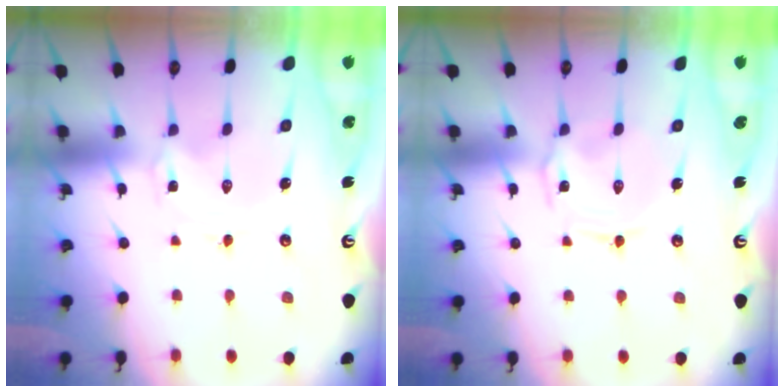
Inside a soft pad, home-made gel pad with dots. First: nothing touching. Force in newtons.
{"total": 1.4, "press": 1.3, "slide": 0.5}